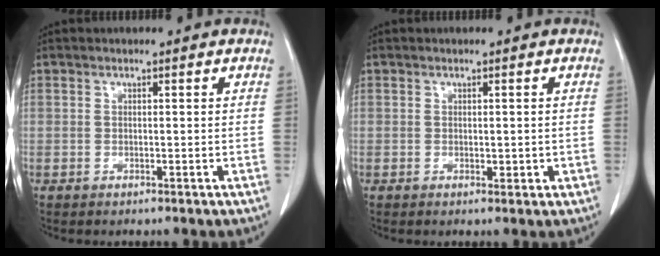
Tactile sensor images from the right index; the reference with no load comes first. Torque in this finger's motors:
{"motor_torque": [0.07, 0.16, 0.10, 0.05]}